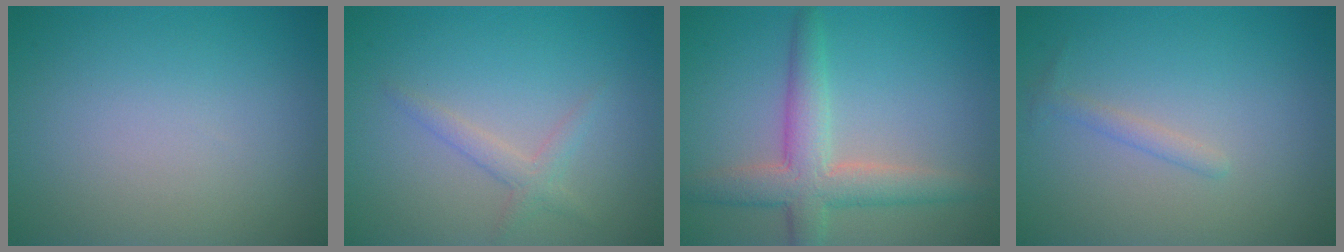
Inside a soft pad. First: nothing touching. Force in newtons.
{"total": 1.6, "press": 1.6, "slide": 0.1}
{"total": 4.9, "press": 4.9, "slide": 0.2}
{"total": 1.0, "press": 1.0, "slide": 0.0}